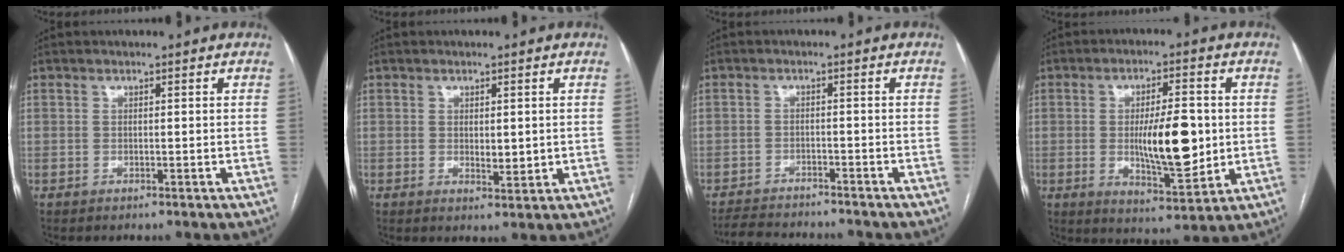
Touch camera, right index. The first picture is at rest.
{"total": 2.5, "force": [0.1, 1.0, 2.3], "torque": [-0.038, -0.007, 0.005]}
{"total": 8.7, "force": [-8.2, 1.3, 2.6], "torque": [-0.036, -0.004, -0.124]}
{"total": 11.6, "force": [-0.4, 3.2, 11.2], "torque": [-0.183, -0.007, -0.001]}